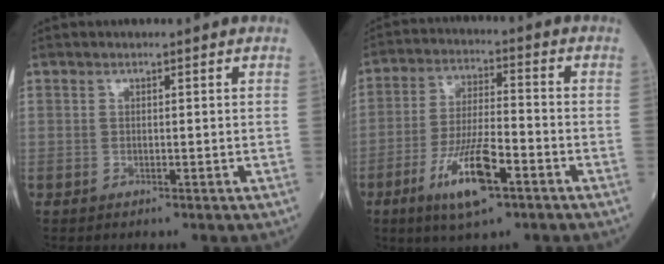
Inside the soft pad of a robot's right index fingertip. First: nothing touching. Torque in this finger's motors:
{"motor_torque": [1.77, -0.37, 0.90, 0.14]}